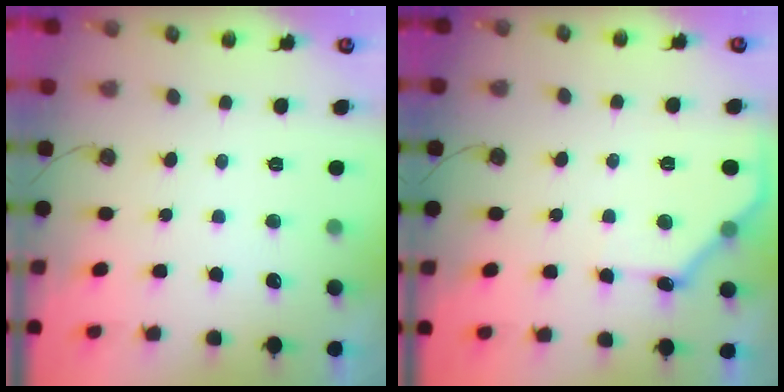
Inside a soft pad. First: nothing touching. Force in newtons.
{"total": 9.5, "press": 9.5, "slide": 0.5}